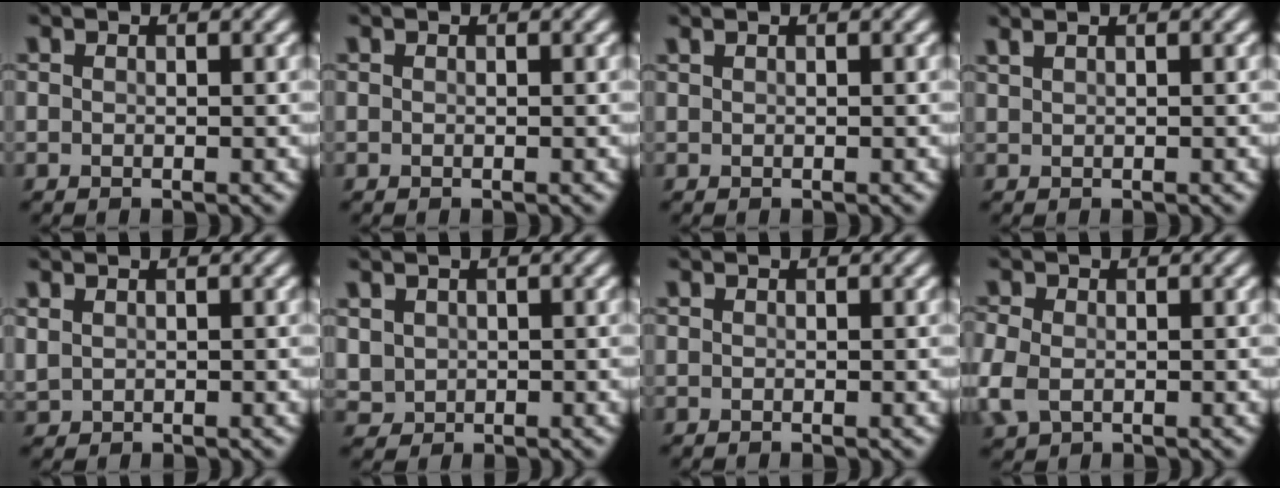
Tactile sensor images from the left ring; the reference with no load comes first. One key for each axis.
{"total": 0.0}
{"total": 0.7, "fx": 0.5, "fy": 0.2, "fz": 0.4, "tx": -0.006, "ty": 0.002, "tz": 0.008}
{"total": 1.5, "fx": 1.1, "fy": 0.6, "fz": 0.8, "tx": -0.006, "ty": 0.004, "tz": 0.014}
{"total": 0.9, "fx": 0.6, "fy": 0.6, "fz": 0.4, "tx": -0.014, "ty": 0.005, "tz": 0.024}
{"total": 1.8, "fx": 0.6, "fy": 1.6, "fz": 0.4, "tx": -0.016, "ty": 0.000, "tz": 0.022}
{"total": 0.0}
{"total": 3.4, "fx": -0.7, "fy": 2.6, "fz": 2.1, "tx": -0.066, "ty": -0.002, "tz": -0.012}